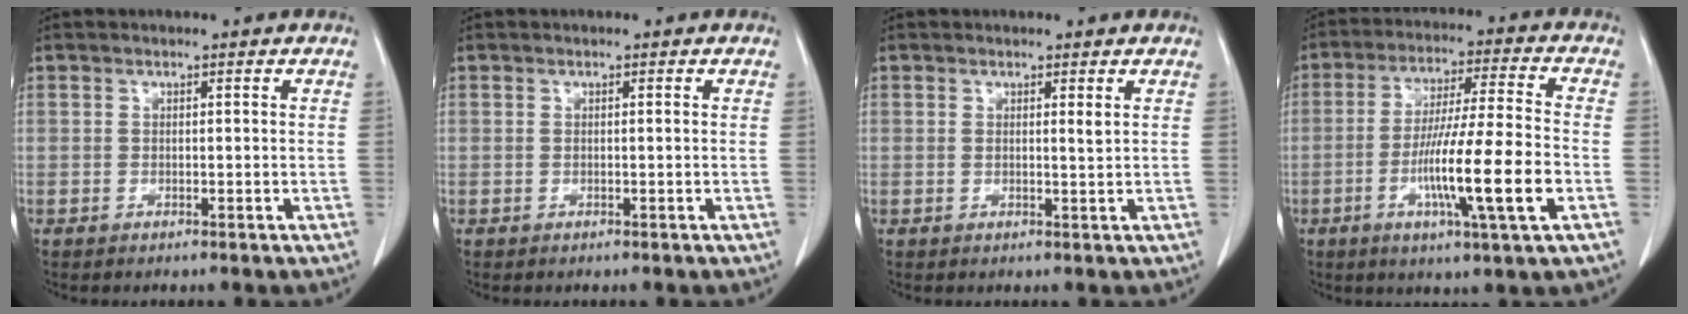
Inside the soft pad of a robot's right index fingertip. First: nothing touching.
{"total": 0.0}
{"total": 1.0, "force": [0.5, -0.1, 0.8], "torque": [-0.017, -0.005, 0.009]}
{"total": 13.8, "force": [-4.1, -0.2, 13.2], "torque": [-0.239, -0.011, -0.074]}